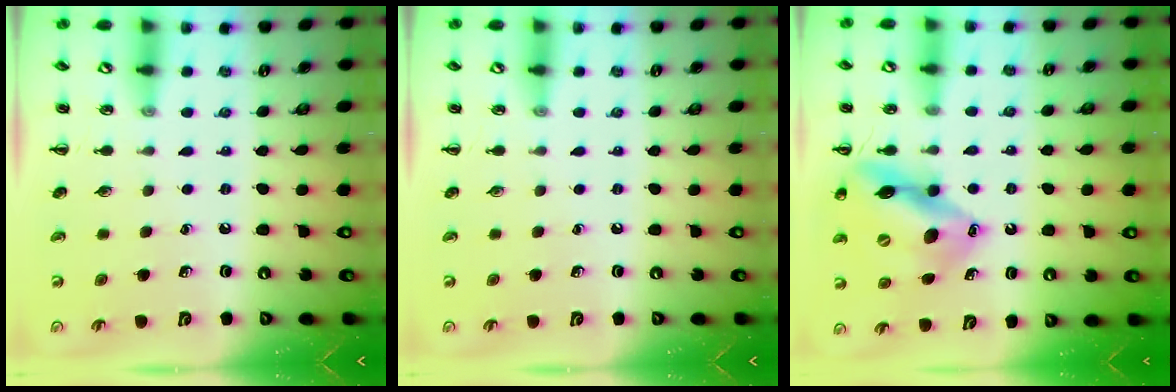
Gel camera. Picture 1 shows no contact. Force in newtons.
{"total": 0.0}
{"total": 16.9, "press": 16.5, "slide": 3.6}